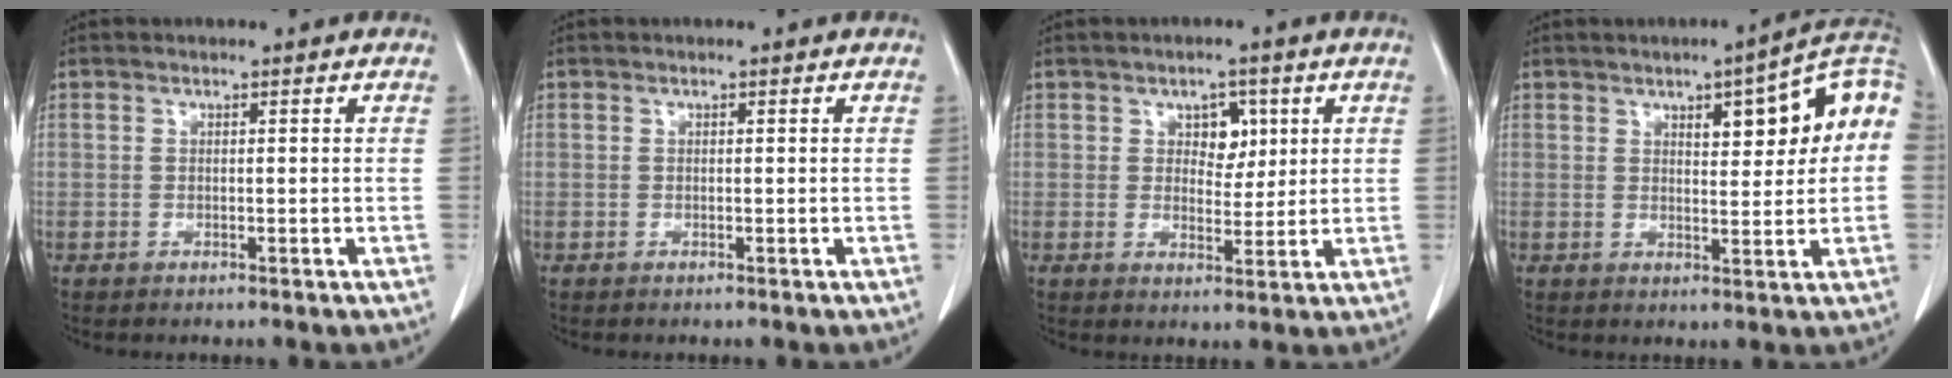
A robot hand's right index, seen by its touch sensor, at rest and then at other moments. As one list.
[{"total": 0.0}, {"total": 4.3, "force": [1.6, 2.8, 2.8], "torque": [-0.035, 0.006, 0.027]}, {"total": 11.5, "force": [2.8, 2.7, 10.9], "torque": [-0.144, 0.035, 0.035]}]